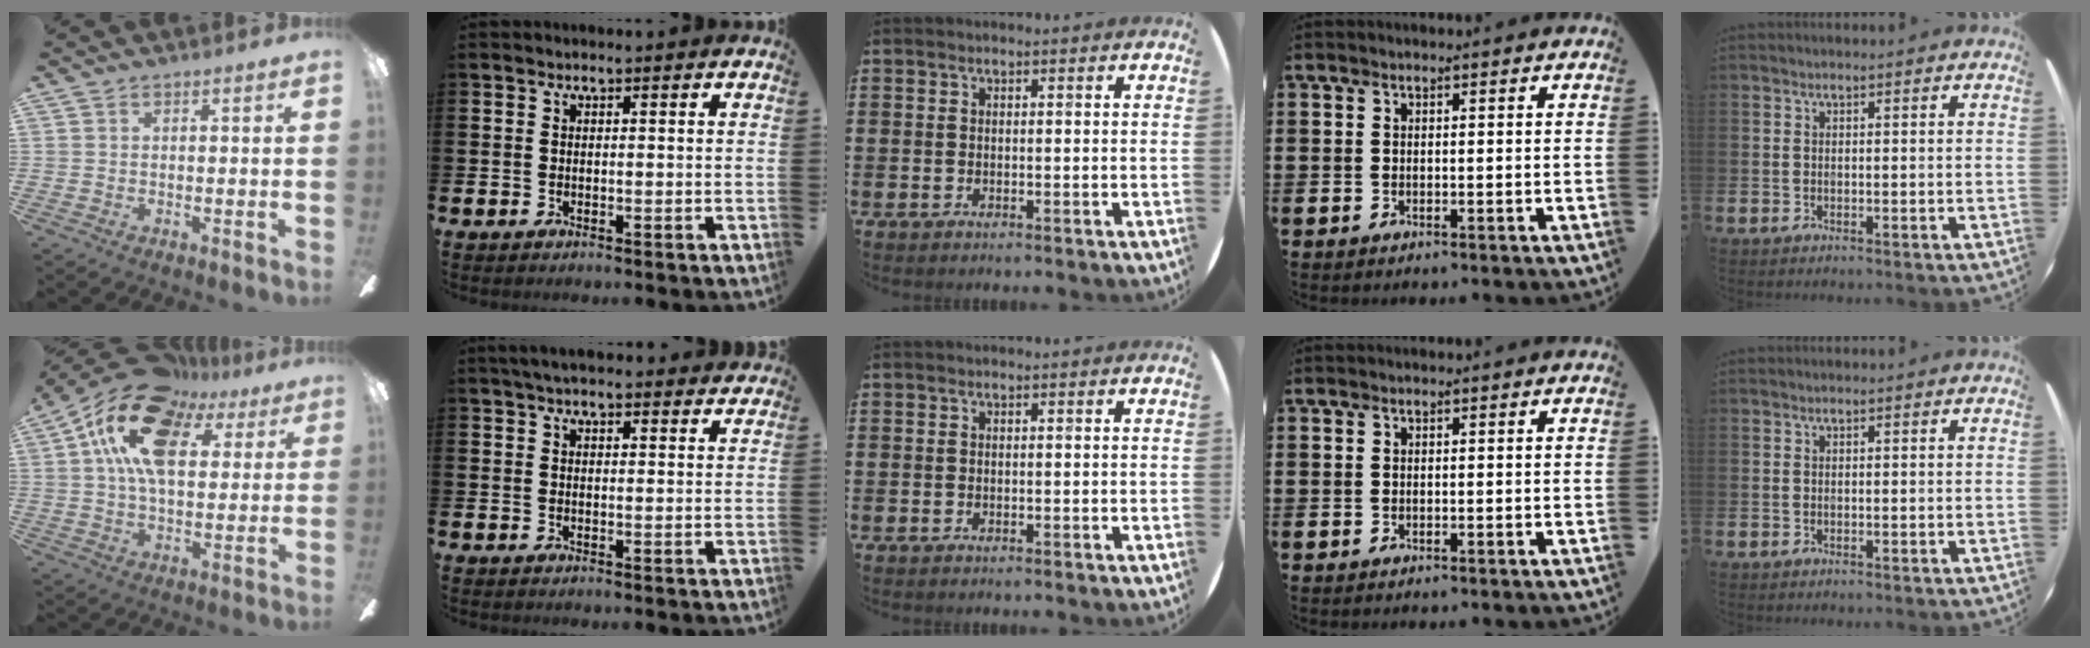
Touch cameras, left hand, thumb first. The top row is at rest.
{"thumb": {"total": 19.9, "force": [8.7, 10.9, 14.1], "torque": [-0.275, -0.012, 0.149]}, "index": {"total": 3.7, "force": [3.4, 0.8, 1.1], "torque": [-0.027, -0.009, 0.063]}}